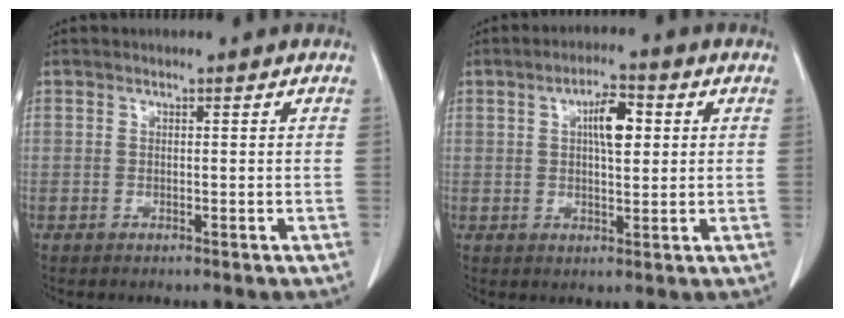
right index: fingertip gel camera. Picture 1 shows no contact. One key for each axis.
{"total": 5.8, "fx": 1.5, "fy": 1.8, "fz": 5.3, "tx": -0.090, "ty": 0.009, "tz": 0.025}